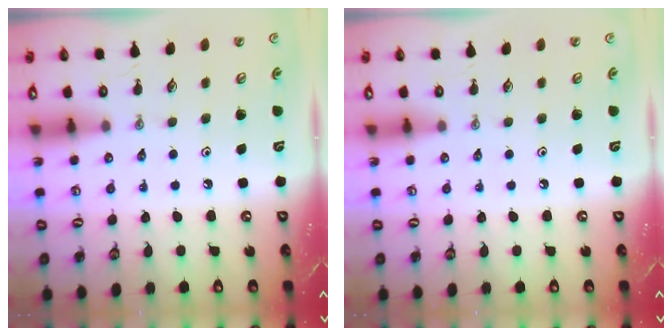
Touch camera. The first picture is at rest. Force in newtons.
{"total": 0.0}